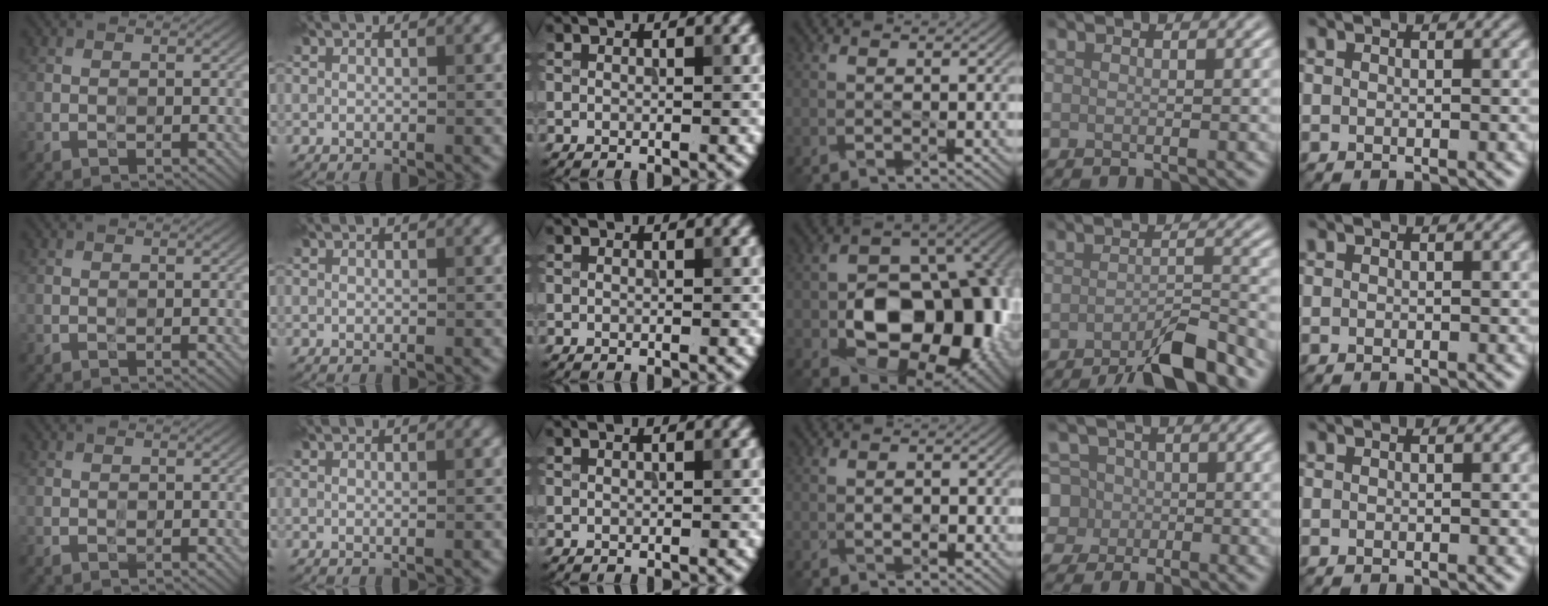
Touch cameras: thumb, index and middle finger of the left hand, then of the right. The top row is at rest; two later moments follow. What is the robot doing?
{"motion": "wipe", "object": "glasses"}